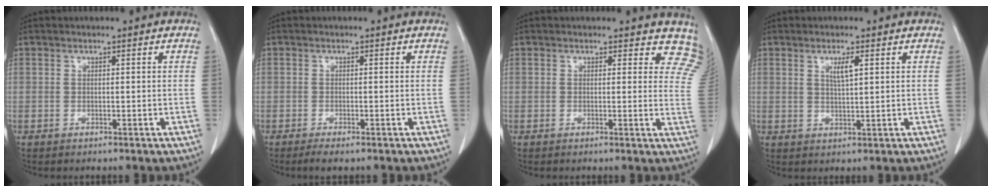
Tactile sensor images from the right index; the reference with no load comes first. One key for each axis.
{"total": 2.1, "fx": -1.5, "fy": 0.4, "fz": 1.4, "tx": -0.022, "ty": -0.005, "tz": -0.024}
{"total": 6.9, "fx": 6.2, "fy": 2.9, "fz": 0.4, "tx": 0.041, "ty": -0.019, "tz": 0.029}
{"total": 2.8, "fx": 1.2, "fy": 0.2, "fz": 2.5, "tx": -0.048, "ty": -0.002, "tz": 0.022}